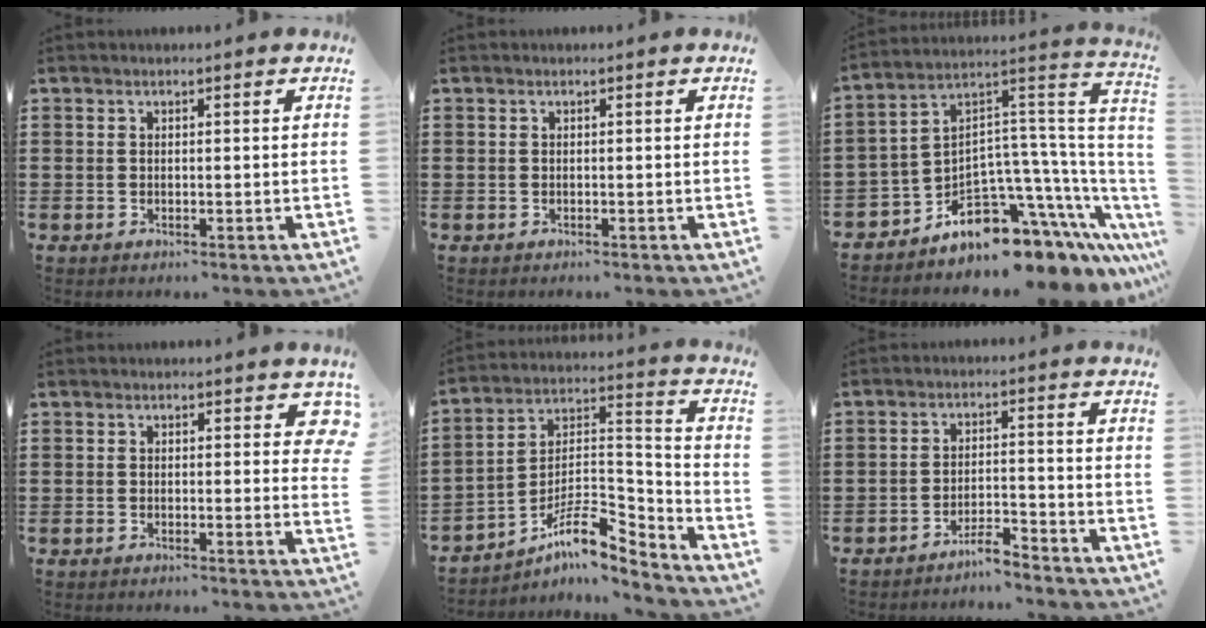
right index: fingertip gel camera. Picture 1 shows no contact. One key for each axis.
{"total": 0.0}
{"total": 9.5, "fx": -6.6, "fy": 4.9, "fz": 4.7, "tx": -0.101, "ty": -0.018, "tz": -0.120}
{"total": 2.1, "fx": 1.3, "fy": 1.1, "fz": 1.3, "tx": -0.007, "ty": -0.002, "tz": 0.018}
{"total": 9.5, "fx": -6.9, "fy": 3.0, "fz": 5.8, "tx": -0.110, "ty": -0.002, "tz": -0.135}
{"total": 3.4, "fx": -3.2, "fy": 0.1, "fz": 1.0, "tx": -0.021, "ty": 0.004, "tz": -0.064}